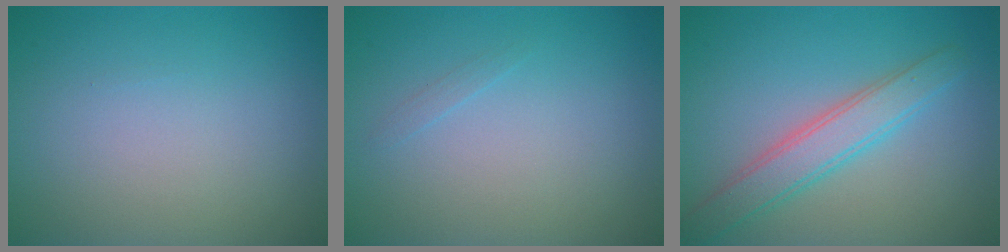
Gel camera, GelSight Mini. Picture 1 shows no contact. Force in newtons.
{"total": 0.5, "press": 0.5, "slide": 0.0}
{"total": 3.7, "press": 3.7, "slide": 0.0}